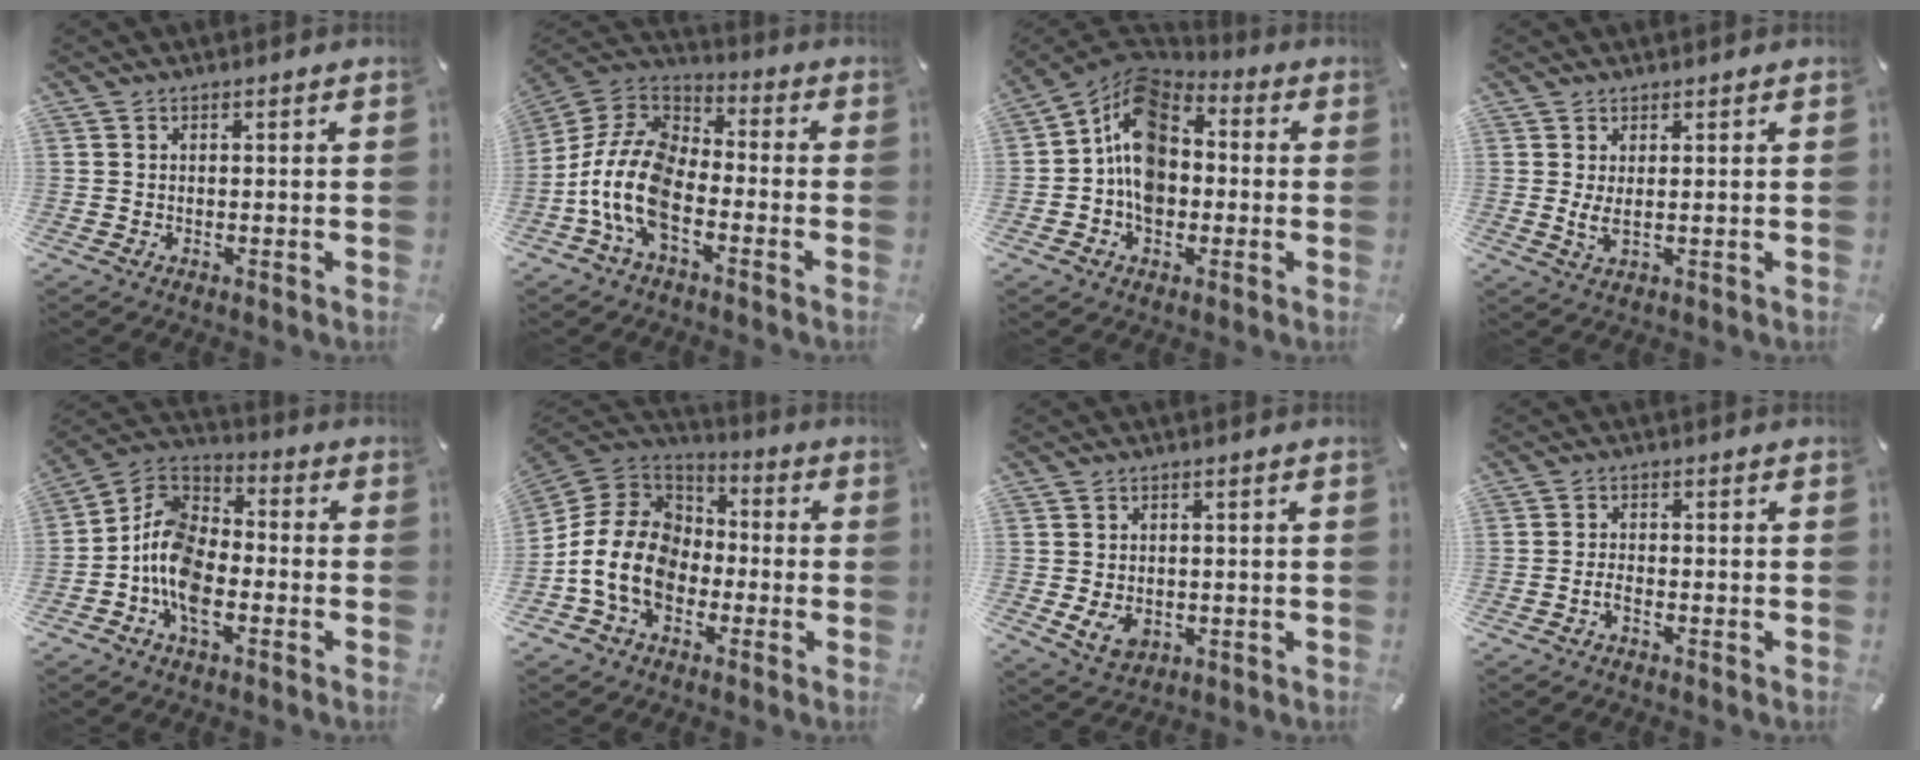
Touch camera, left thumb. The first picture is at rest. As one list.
[{"total": 14.3, "force": [-6.0, 8.2, 10.0], "torque": [-0.235, 0.011, -0.118]}, {"total": 12.9, "force": [-0.6, 10.1, 7.9], "torque": [-0.150, 0.009, -0.015]}, {"total": 3.4, "force": [0.7, 1.1, 3.2], "torque": [-0.074, -0.007, 0.010]}, {"total": 11.5, "force": [-5.9, 6.8, 7.2], "torque": [-0.165, 0.011, -0.119]}, {"total": 14.6, "force": [-4.3, 11.6, 7.7], "torque": [-0.185, 0.027, -0.078]}, {"total": 5.1, "force": [-0.7, 4.0, 3.1], "torque": [-0.057, -0.007, -0.015]}, {"total": 1.9, "force": [-1.2, 0.7, 1.3], "torque": [-0.024, 0.005, -0.023]}]